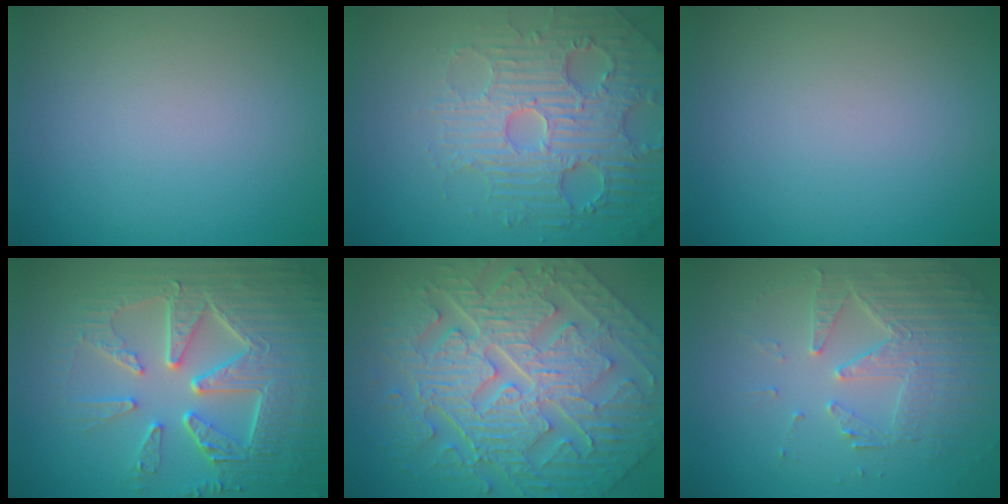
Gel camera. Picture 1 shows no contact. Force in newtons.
{"total": 5.0, "press": 4.9, "slide": 1.2}
{"total": 0.0}
{"total": 9.0, "press": 6.5, "slide": 6.3}
{"total": 11.5, "press": 7.8, "slide": 8.5}
{"total": 3.9, "press": 3.7, "slide": 1.4}